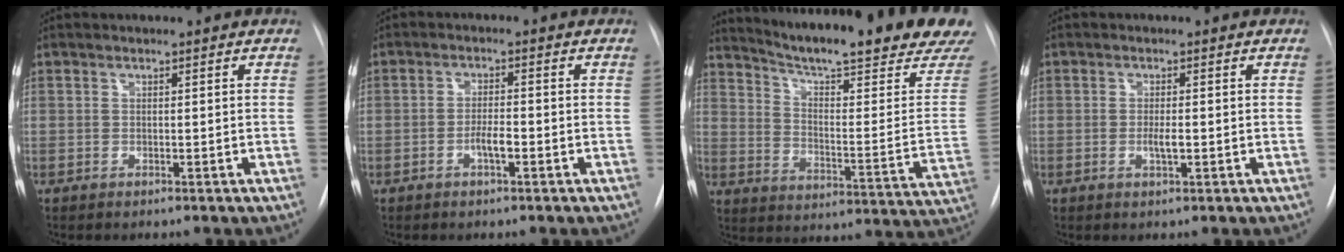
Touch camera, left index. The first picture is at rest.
{"total": 2.8, "force": [-1.7, 0.5, 2.1], "torque": [-0.037, -0.003, -0.028]}
{"total": 27.2, "force": [23.1, 1.0, 14.3], "torque": [-0.221, -0.092, 0.301]}
{"total": 1.8, "force": [-0.9, 0.3, 1.5], "torque": [-0.031, -0.007, -0.013]}